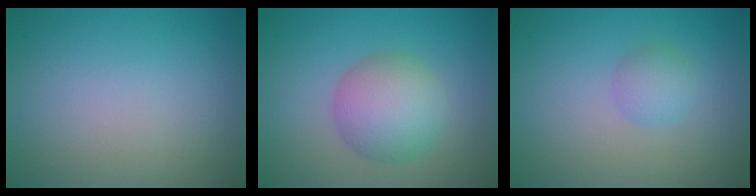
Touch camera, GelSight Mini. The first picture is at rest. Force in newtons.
{"total": 5.3, "press": 5.3, "slide": 0.2}
{"total": 1.7, "press": 1.7, "slide": 0.0}